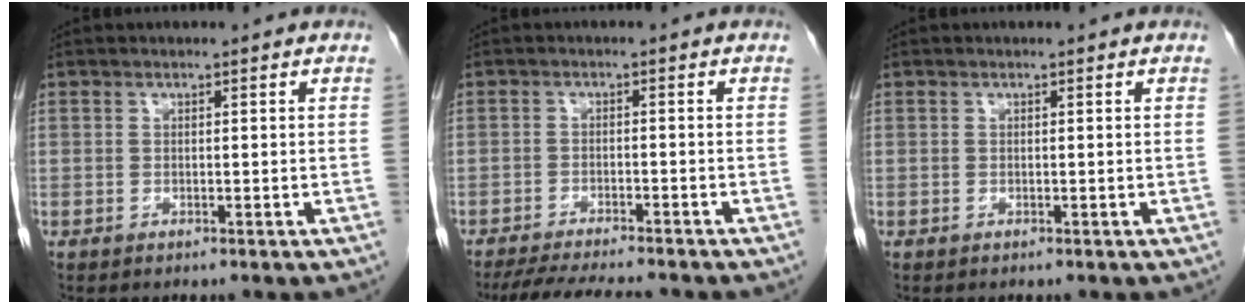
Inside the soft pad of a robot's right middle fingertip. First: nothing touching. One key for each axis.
{"total": 9.7, "fx": -8.6, "fy": 0.8, "fz": 4.2, "tx": -0.062, "ty": -0.014, "tz": -0.130}
{"total": 0.0}